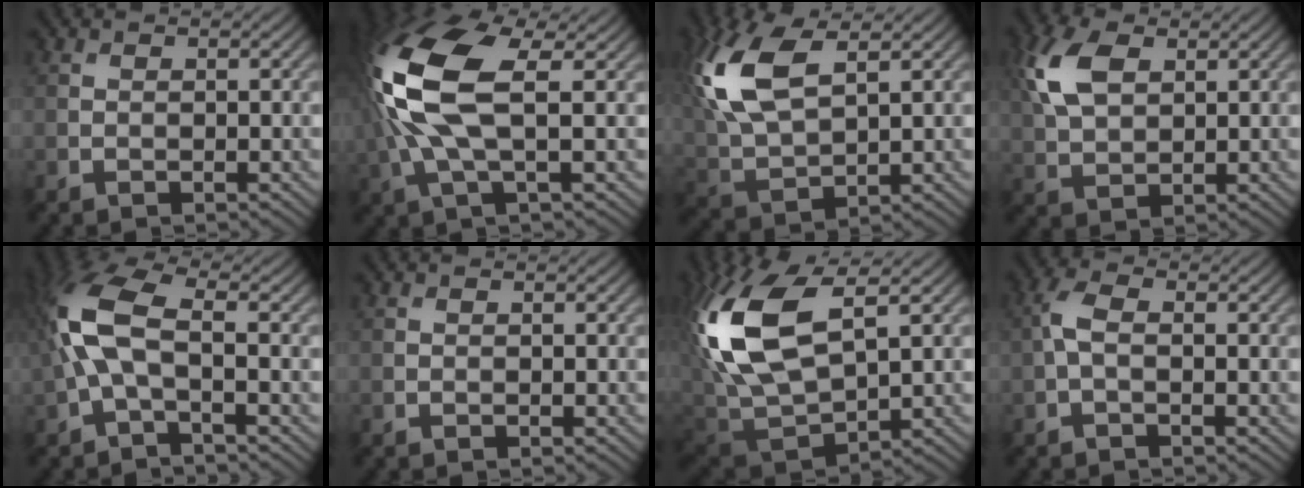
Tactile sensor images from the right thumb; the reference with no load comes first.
{"total": 13.2, "force": [1.7, 5.7, 11.8], "torque": [-0.302, 0.012, 0.030]}
{"total": 12.2, "force": [4.5, 6.0, 9.6], "torque": [-0.253, 0.010, 0.089]}
{"total": 7.6, "force": [2.8, 4.4, 5.4], "torque": [-0.142, 0.014, 0.052]}
{"total": 8.0, "force": [-0.2, 3.5, 7.2], "torque": [-0.175, 0.022, -0.018]}
{"total": 0.0}
{"total": 14.5, "force": [4.4, 7.7, 11.5], "torque": [-0.291, 0.007, 0.097]}
{"total": 2.9, "force": [-0.2, 1.4, 2.5], "torque": [-0.063, 0.009, -0.010]}